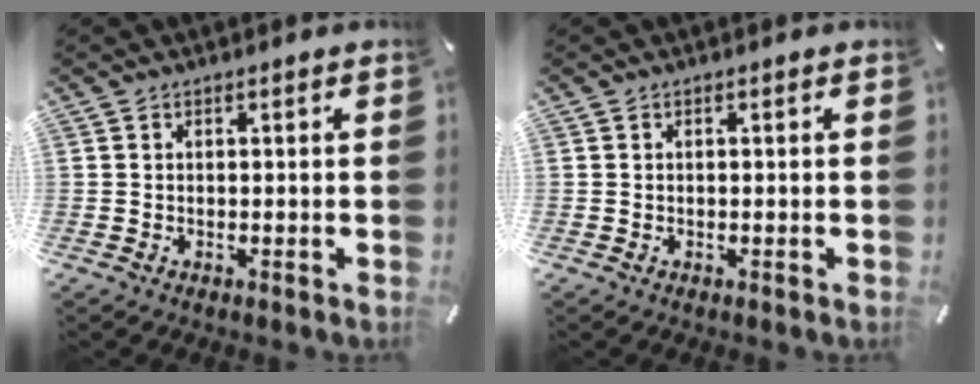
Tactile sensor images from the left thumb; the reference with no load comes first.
{"total": 0.0}